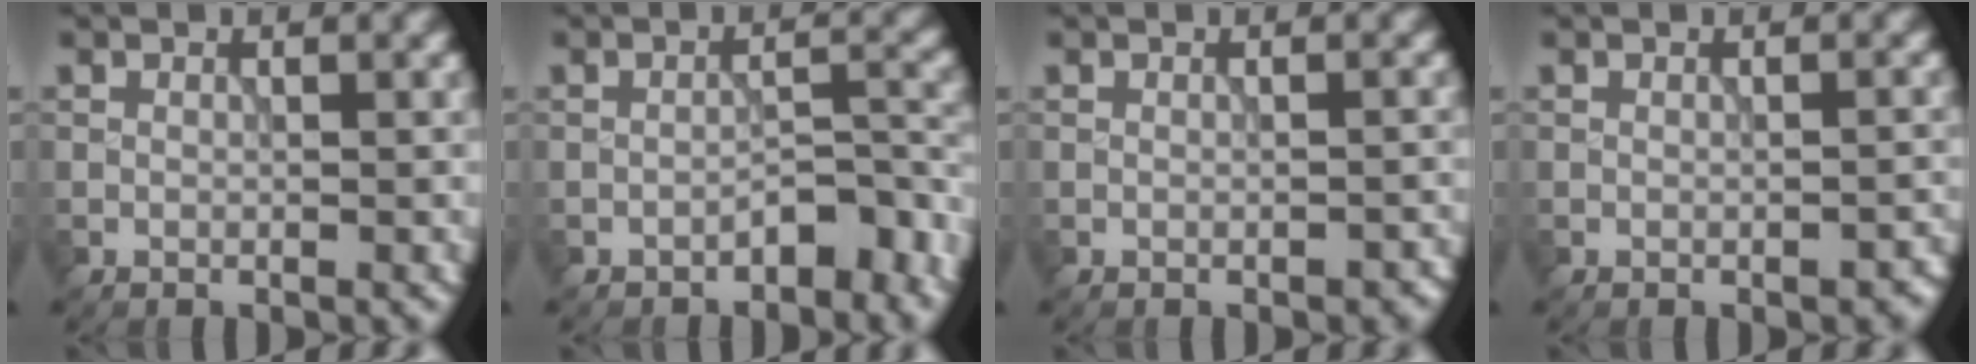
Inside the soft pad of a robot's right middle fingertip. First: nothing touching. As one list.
[{"total": 3.2, "force": [-2.1, 1.3, 2.1], "torque": [-0.028, 0.014, -0.035]}, {"total": 1.1, "force": [-0.6, 0.5, 0.7], "torque": [-0.012, 0.002, -0.006]}, {"total": 1.4, "force": [-0.7, 0.6, 1.0], "torque": [-0.015, 0.003, -0.006]}]